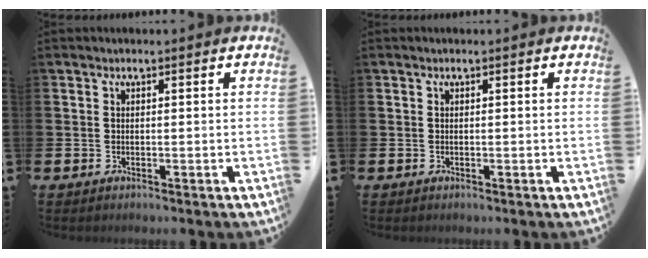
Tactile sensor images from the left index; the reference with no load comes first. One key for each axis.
{"total": 0.0}